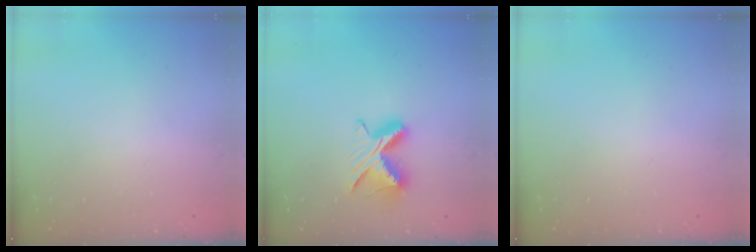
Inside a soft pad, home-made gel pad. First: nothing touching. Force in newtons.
{"total": 8.7, "press": 8.7, "slide": 0.2}
{"total": 0.0}